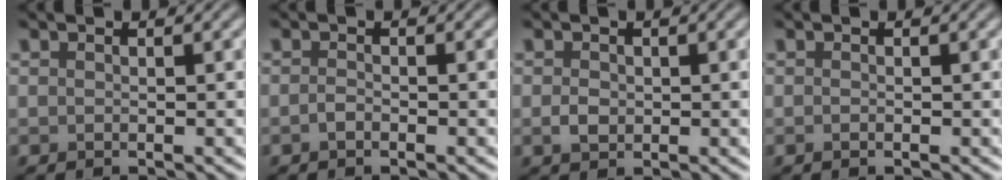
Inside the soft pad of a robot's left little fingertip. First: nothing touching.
{"total": 0.6, "force": [-0.3, 0.3, 0.5], "torque": [-0.011, 0.000, -0.008]}
{"total": 1.4, "force": [-0.1, 1.1, 0.9], "torque": [-0.018, -0.002, -0.003]}
{"total": 0.0}